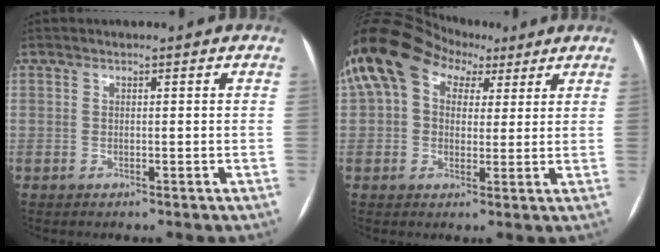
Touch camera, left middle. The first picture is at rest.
{"total": 14.3, "force": [6.7, 9.7, 8.1], "torque": [-0.175, 0.070, 0.115]}